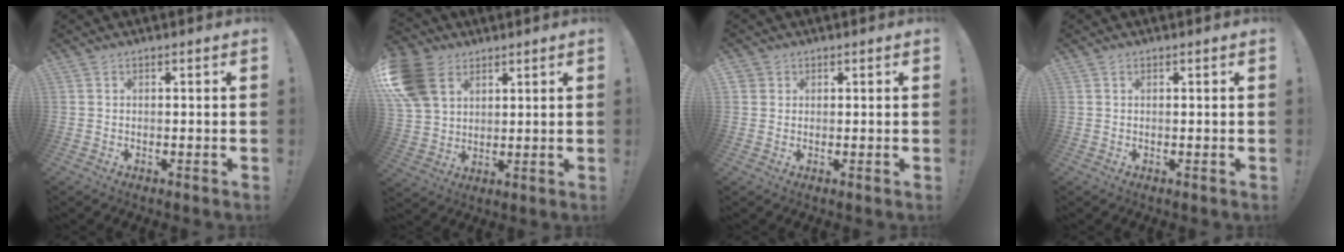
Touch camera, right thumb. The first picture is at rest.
{"total": 14.4, "force": [6.4, 10.6, 7.4], "torque": [-0.149, -0.023, 0.128]}
{"total": 1.9, "force": [1.0, 1.6, 0.3], "torque": [-0.005, -0.001, 0.017]}
{"total": 0.0}